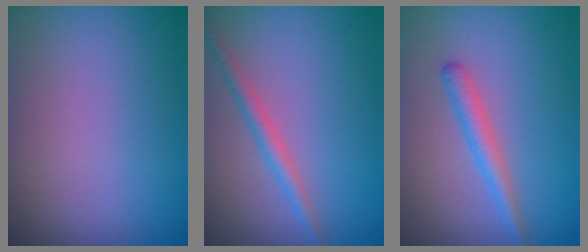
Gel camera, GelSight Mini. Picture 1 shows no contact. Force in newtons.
{"total": 2.0, "press": 2.0, "slide": 0.1}
{"total": 2.1, "press": 2.1, "slide": 0.0}